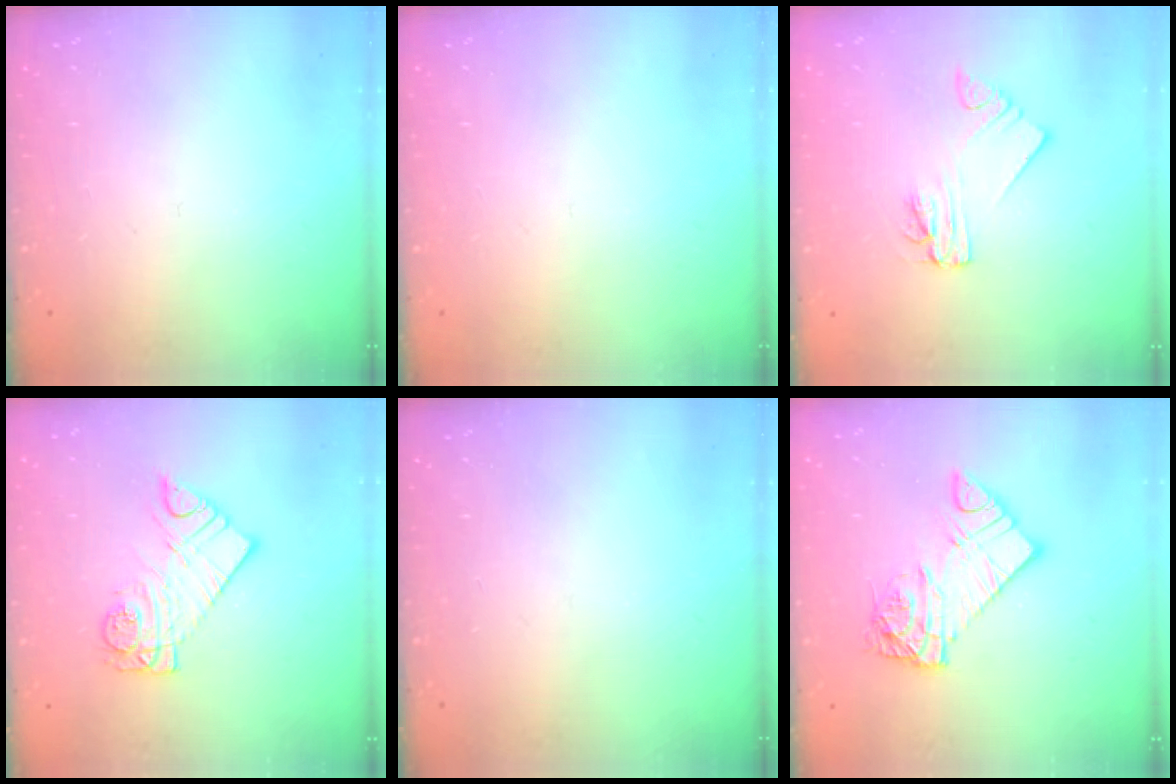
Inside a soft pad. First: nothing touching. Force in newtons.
{"total": 0.0}
{"total": 2.2, "press": 2.2, "slide": 0.1}
{"total": 10.5, "press": 10.4, "slide": 0.9}
{"total": 0.0}
{"total": 11.0, "press": 10.9, "slide": 1.0}